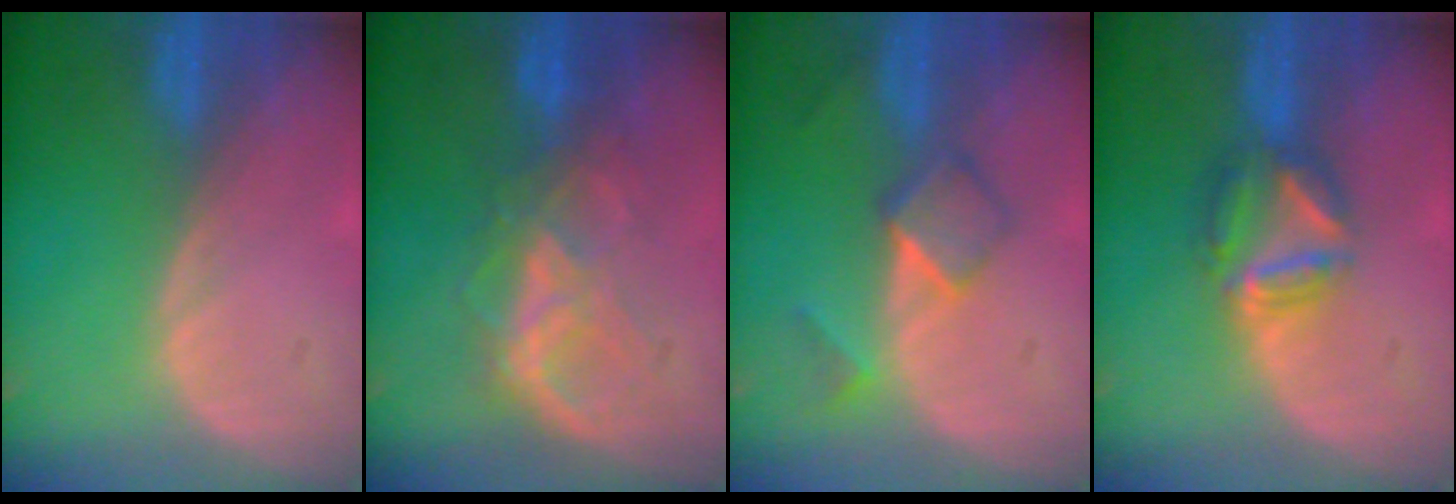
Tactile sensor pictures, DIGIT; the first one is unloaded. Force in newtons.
{"total": 6.4, "press": 6.4, "slide": 0.7}
{"total": 5.0, "press": 4.4, "slide": 2.4}
{"total": 6.2, "press": 5.6, "slide": 2.7}